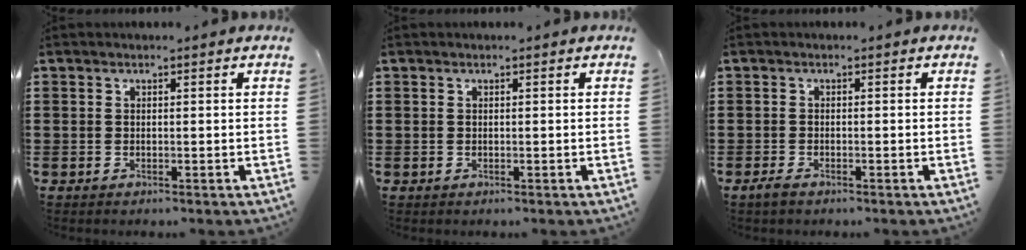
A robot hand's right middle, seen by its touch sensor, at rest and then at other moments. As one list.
[{"total": 0.0}, {"total": 1.2, "force": [-0.9, 0.4, 0.7], "torque": [-0.015, -0.001, -0.017]}]